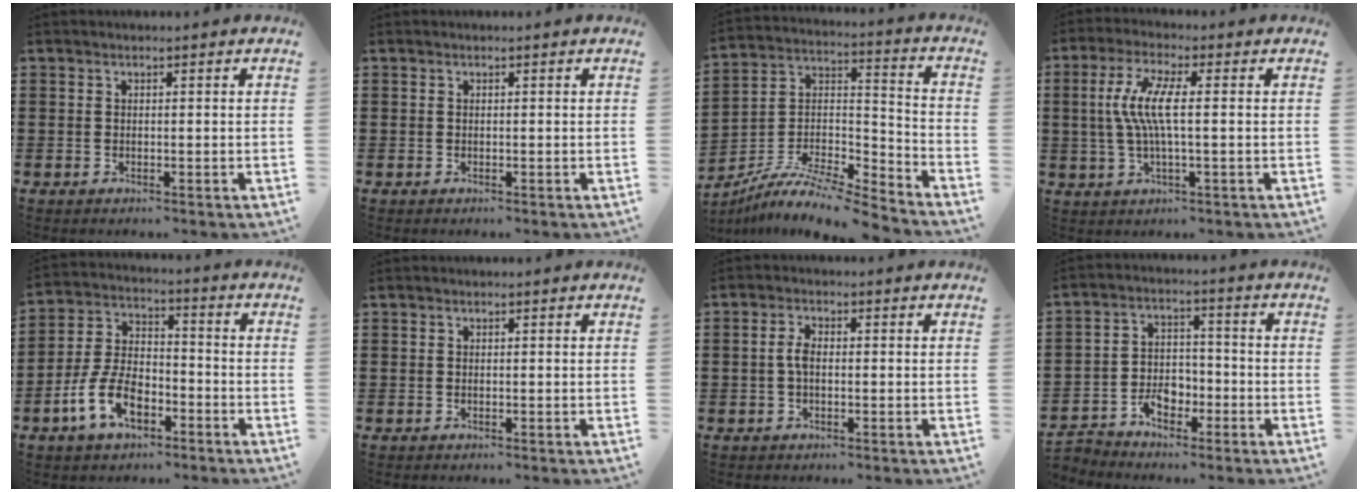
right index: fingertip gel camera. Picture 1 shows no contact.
{"total": 0.0}
{"total": 9.1, "force": [-8.1, 1.8, 3.8], "torque": [-0.079, 0.008, -0.165]}
{"total": 7.1, "force": [0.0, 1.3, 7.0], "torque": [-0.157, -0.011, -0.013]}
{"total": 9.3, "force": [-4.4, 4.9, 6.5], "torque": [-0.155, 0.004, -0.087]}
{"total": 0.0}
{"total": 2.7, "force": [-0.3, 1.2, 2.4], "torque": [-0.055, 0.000, -0.008]}
{"total": 4.6, "force": [-3.1, 2.9, 1.6], "torque": [-0.033, 0.014, -0.062]}